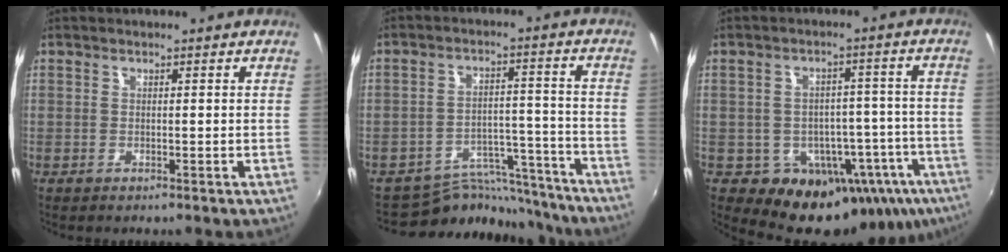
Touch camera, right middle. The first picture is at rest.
{"total": 13.0, "force": [-12.3, 4.0, 1.2], "torque": [-0.021, 0.035, -0.177]}
{"total": 17.2, "force": [-9.3, 12.0, 8.1], "torque": [-0.123, 0.012, -0.096]}